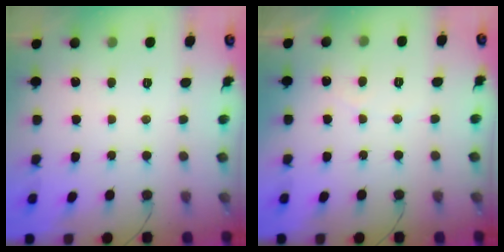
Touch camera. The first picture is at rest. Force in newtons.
{"total": 1.9, "press": 1.9, "slide": 0.2}